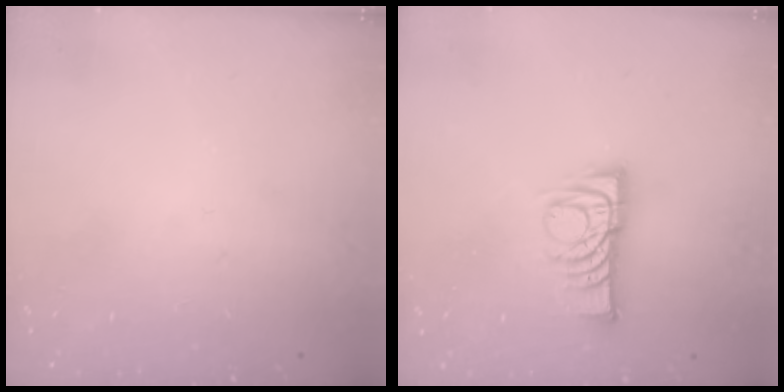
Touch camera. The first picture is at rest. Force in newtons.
{"total": 10.2, "press": 10.1, "slide": 0.8}